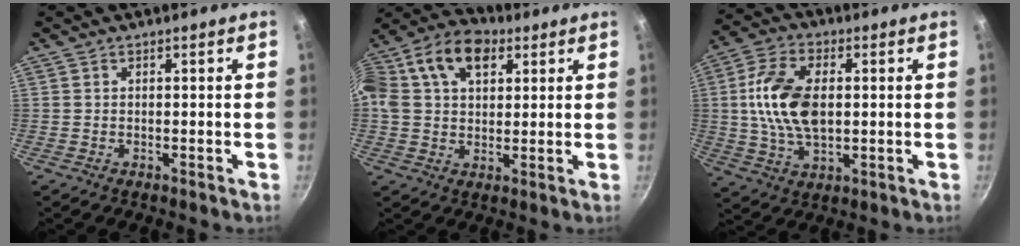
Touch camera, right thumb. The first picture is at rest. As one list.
[{"total": 6.5, "force": [3.9, 3.0, 4.3], "torque": [-0.075, -0.012, 0.077]}, {"total": 13.6, "force": [1.2, 8.0, 11.0], "torque": [-0.196, 0.009, 0.018]}]